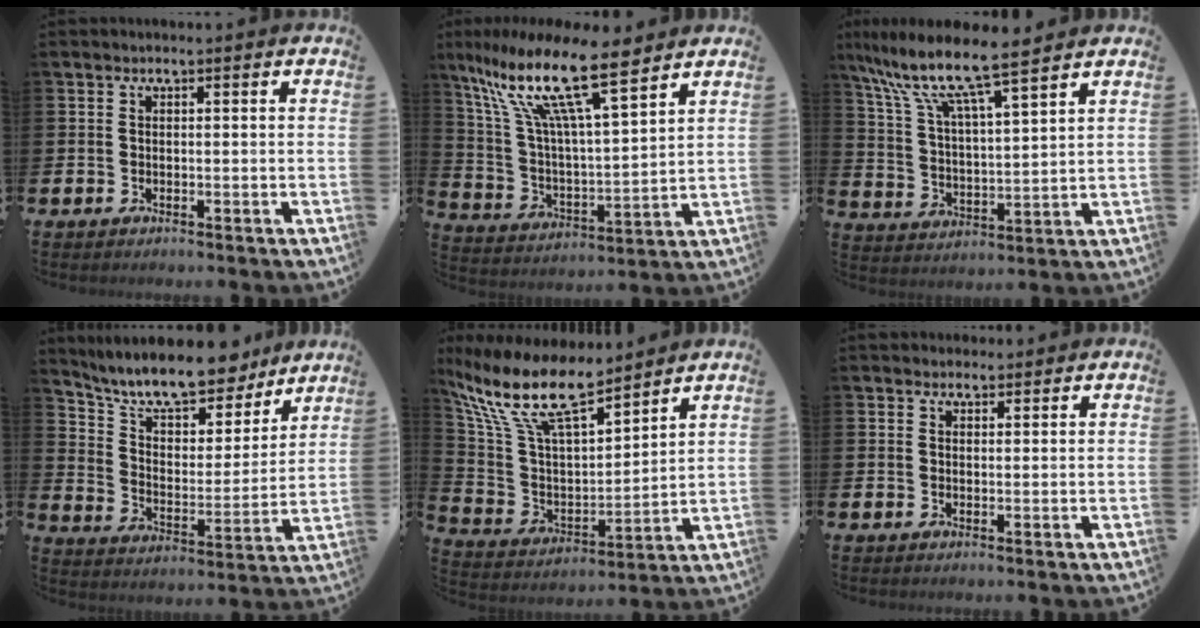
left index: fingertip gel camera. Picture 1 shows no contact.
{"total": 14.6, "force": [10.3, 3.7, 9.6], "torque": [-0.208, -0.058, 0.173]}
{"total": 9.6, "force": [8.2, 1.1, 4.7], "torque": [-0.130, -0.048, 0.139]}
{"total": 11.1, "force": [10.1, 3.1, 3.5], "torque": [-0.103, -0.070, 0.178]}
{"total": 12.8, "force": [10.7, 3.1, 6.3], "torque": [-0.168, -0.061, 0.190]}
{"total": 2.1, "force": [2.0, 0.8, 0.0], "torque": [0.009, -0.006, 0.035]}